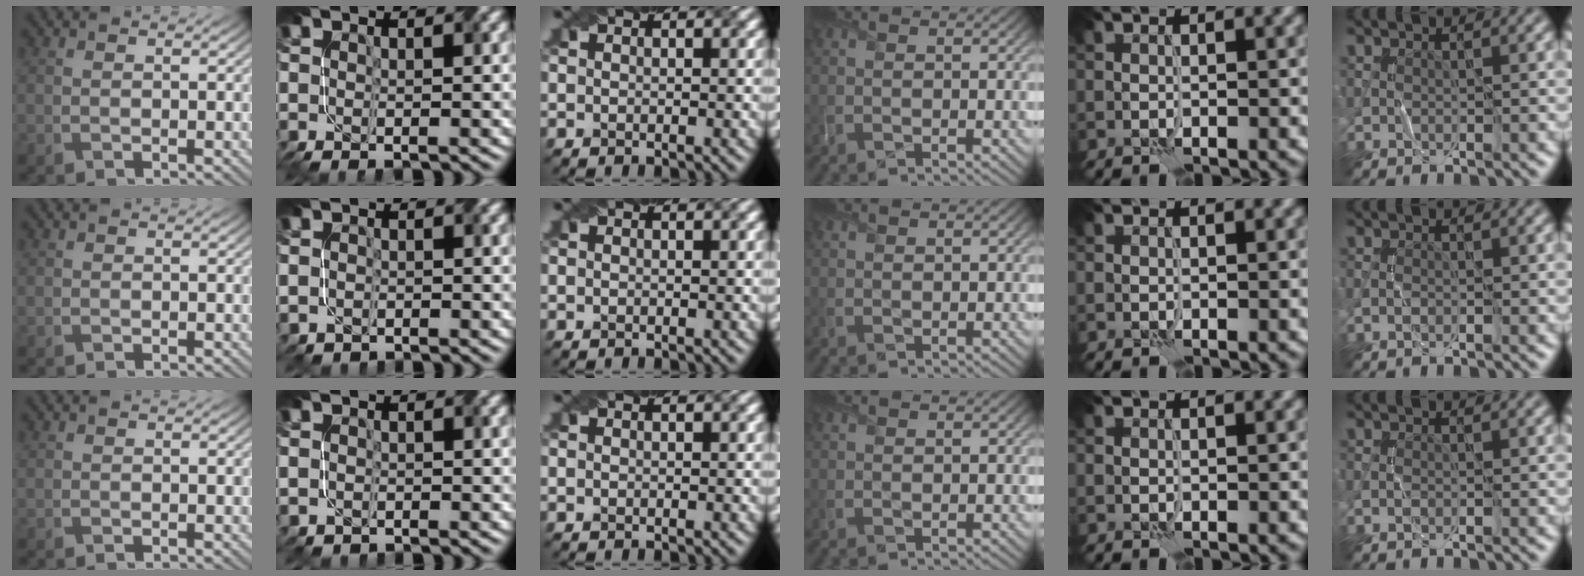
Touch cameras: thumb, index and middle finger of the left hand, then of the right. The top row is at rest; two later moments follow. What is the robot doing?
{"motion": "fold", "object": "netting"}